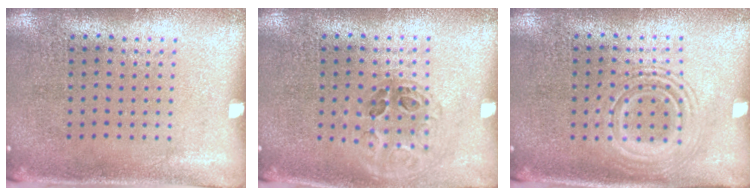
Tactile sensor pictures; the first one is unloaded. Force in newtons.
{"total": 1.0, "press": 1.0, "slide": 0.3}
{"total": 2.1, "press": 2.1, "slide": 0.3}